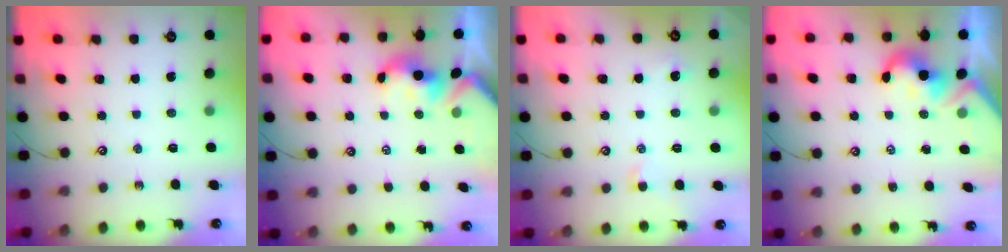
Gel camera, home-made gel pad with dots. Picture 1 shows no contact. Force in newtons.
{"total": 1.0, "press": 0.7, "slide": 0.7}
{"total": 0.5, "press": 0.2, "slide": 0.5}
{"total": 3.9, "press": 3.9, "slide": 0.5}